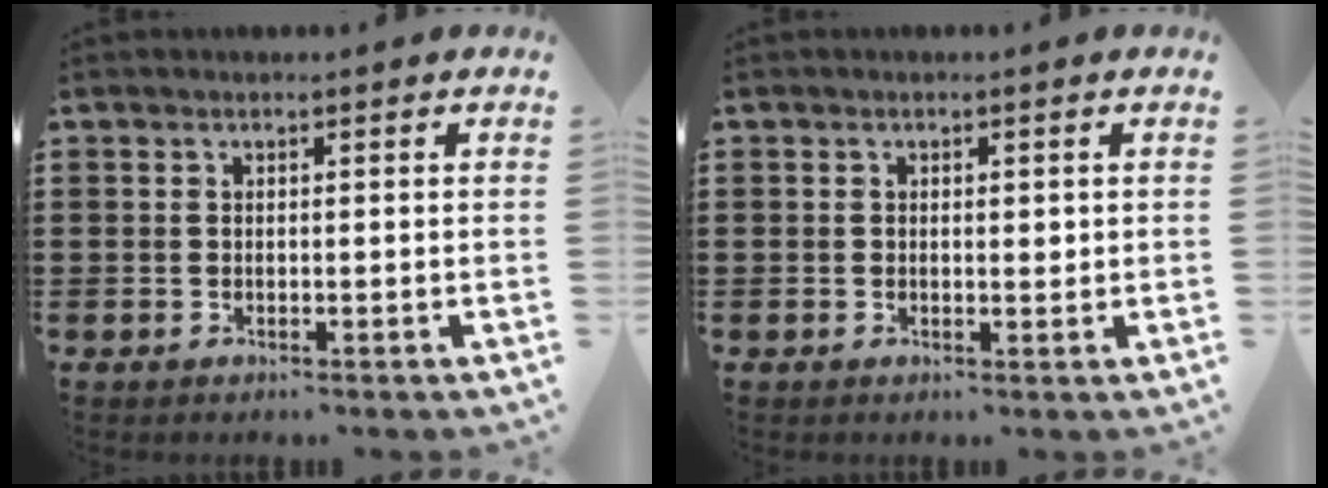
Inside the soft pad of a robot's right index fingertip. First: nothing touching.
{"total": 1.1, "force": [0.1, 0.5, 1.0], "torque": [-0.020, 0.005, 0.001]}